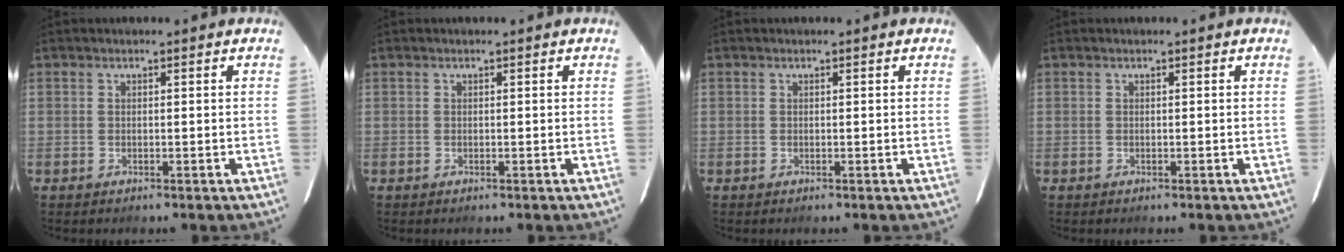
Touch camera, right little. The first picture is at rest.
{"total": 0.0}
{"total": 0.0}
{"total": 0.0}